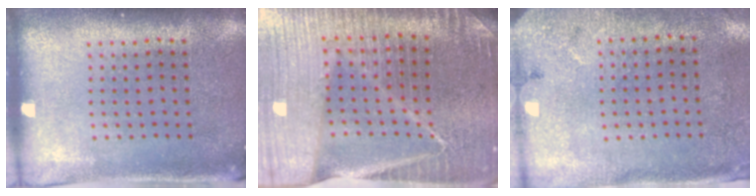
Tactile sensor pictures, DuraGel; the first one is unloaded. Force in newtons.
{"total": 5.0, "press": 4.6, "slide": 1.9}
{"total": 2.7, "press": 2.2, "slide": 1.7}